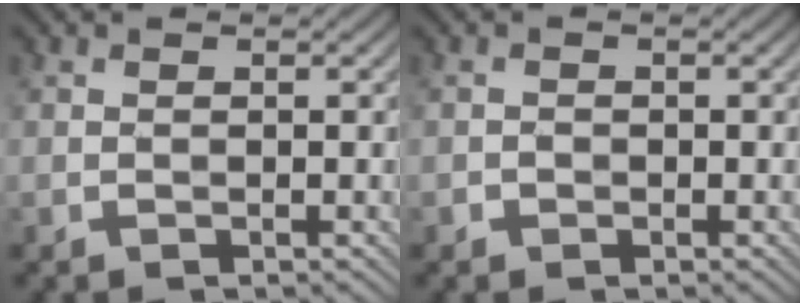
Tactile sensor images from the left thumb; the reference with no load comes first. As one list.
[{"total": 0.7, "force": [-0.2, 0.6, -0.2], "torque": [0.007, -0.002, -0.002]}]